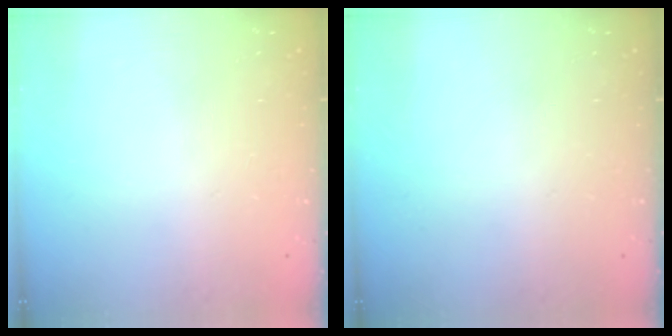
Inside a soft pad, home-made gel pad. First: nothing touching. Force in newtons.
{"total": 0.0}